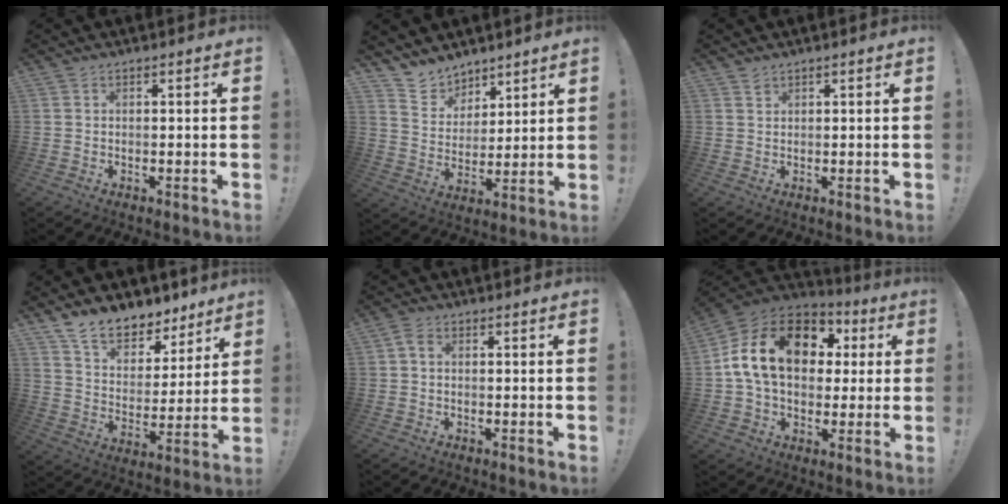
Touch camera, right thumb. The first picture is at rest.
{"total": 9.3, "force": [7.9, 4.9, 0.3], "torque": [-0.021, -0.075, 0.156]}
{"total": 0.8, "force": [0.7, 0.4, 0.2], "torque": [-0.003, -0.001, 0.014]}
{"total": 12.0, "force": [10.1, 5.4, 3.8], "torque": [-0.077, -0.077, 0.189]}
{"total": 2.0, "force": [0.3, 1.3, 1.5], "torque": [-0.037, 0.009, 0.006]}
{"total": 20.0, "force": [4.6, 13.7, 13.9], "torque": [-0.238, 0.008, 0.086]}